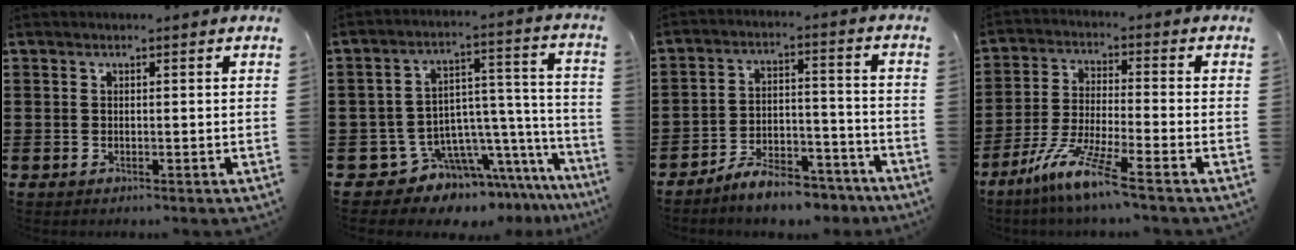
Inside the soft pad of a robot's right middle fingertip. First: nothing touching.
{"total": 7.9, "force": [-6.0, 4.8, 1.6], "torque": [-0.037, 0.005, -0.105]}
{"total": 7.0, "force": [-6.6, 1.3, 1.8], "torque": [-0.030, 0.016, -0.125]}
{"total": 8.5, "force": [-6.4, -0.1, 5.5], "torque": [-0.120, -0.015, -0.128]}